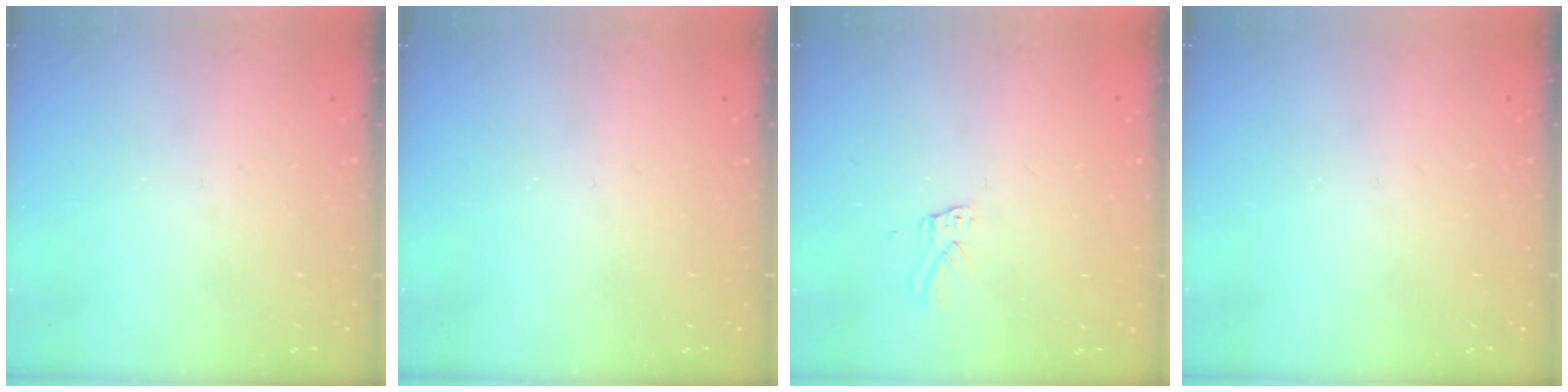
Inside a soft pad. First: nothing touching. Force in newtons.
{"total": 0.0}
{"total": 5.1, "press": 5.0, "slide": 0.4}
{"total": 0.0}